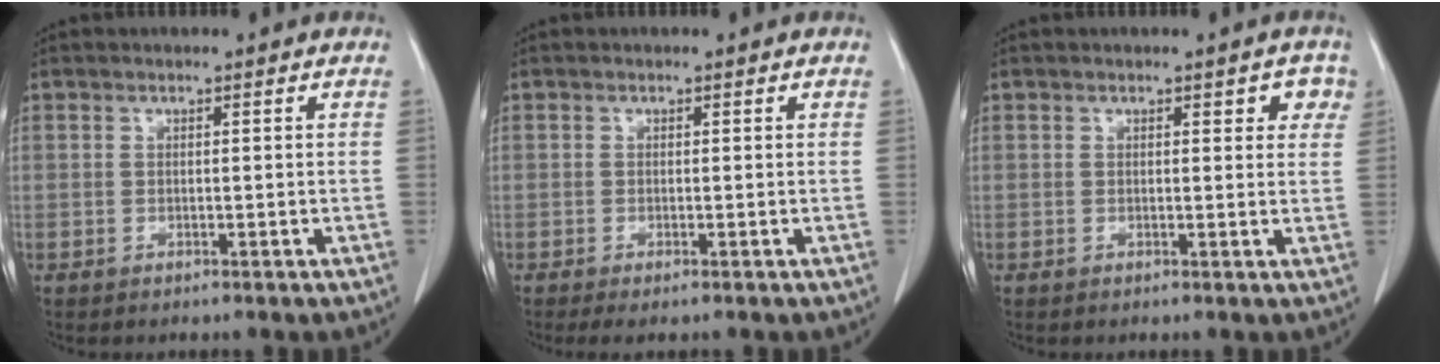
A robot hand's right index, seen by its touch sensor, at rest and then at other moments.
{"total": 1.2, "force": [-0.7, 0.3, 0.9], "torque": [-0.017, -0.003, -0.011]}
{"total": 3.0, "force": [1.4, 1.4, 2.3], "torque": [-0.014, 0.007, 0.011]}